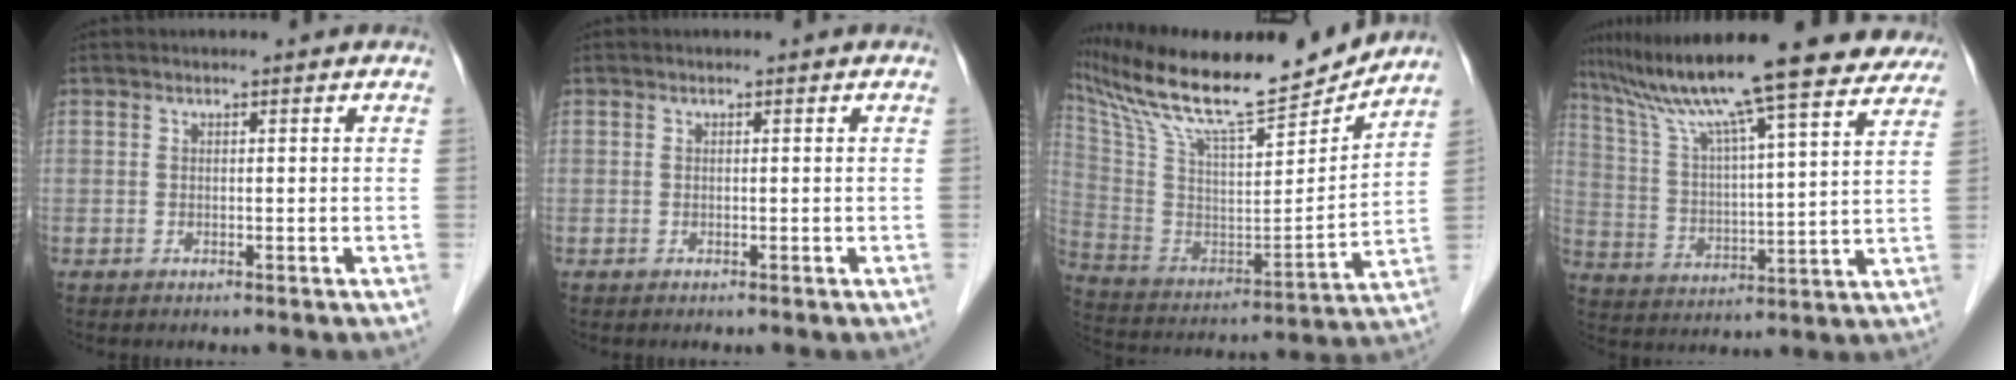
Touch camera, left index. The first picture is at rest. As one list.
[{"total": 0.0}, {"total": 23.5, "force": [20.5, 2.6, 11.2], "torque": [-0.215, -0.011, 0.341]}, {"total": 26.0, "force": [22.0, 1.7, 13.8], "torque": [-0.229, -0.002, 0.317]}]